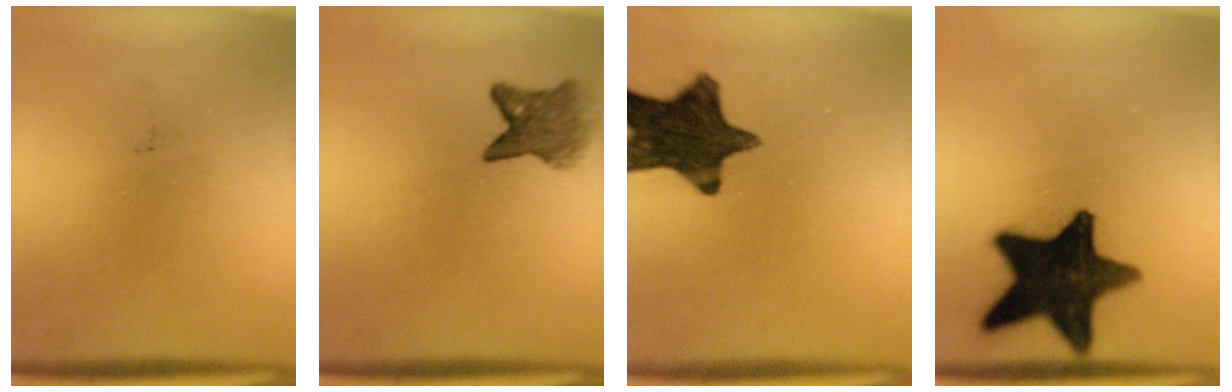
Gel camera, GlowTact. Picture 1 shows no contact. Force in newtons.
{"total": 4.2}
{"total": 14.8}
{"total": 18.7}